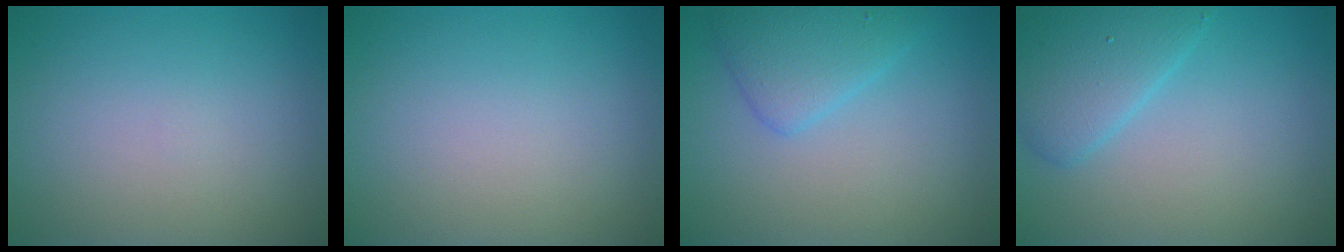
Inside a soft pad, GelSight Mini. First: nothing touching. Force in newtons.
{"total": 0.0}
{"total": 3.2, "press": 3.2, "slide": 0.1}
{"total": 3.9, "press": 3.9, "slide": 0.1}